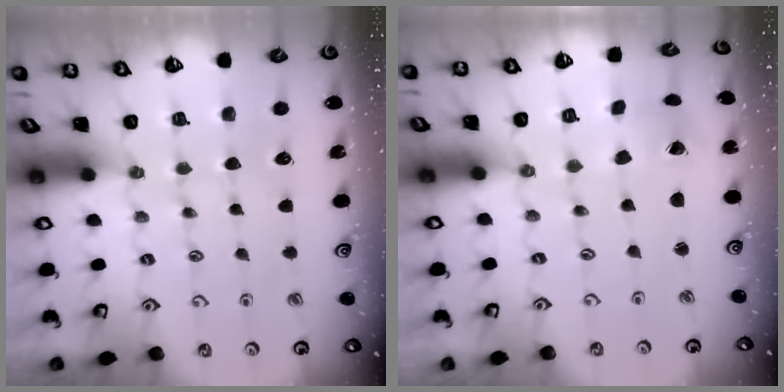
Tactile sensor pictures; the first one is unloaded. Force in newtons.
{"total": 1.6, "press": 1.6, "slide": 0.1}